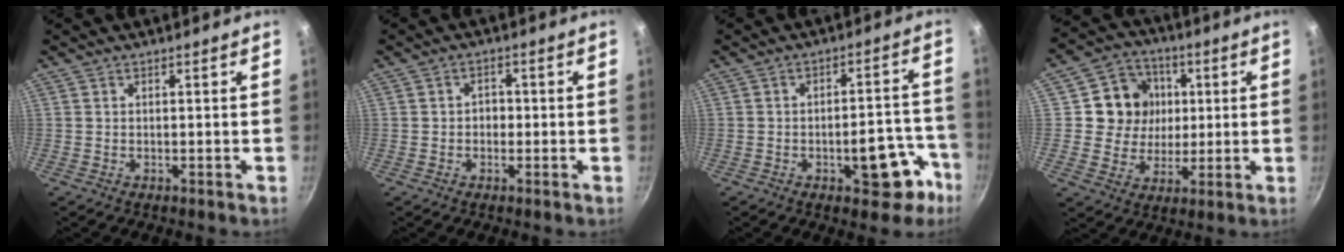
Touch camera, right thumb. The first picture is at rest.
{"total": 2.5, "force": [-0.3, 2.0, 1.4], "torque": [-0.008, 0.008, -0.007]}
{"total": 11.1, "force": [-5.2, 5.4, 8.2], "torque": [-0.052, 0.049, -0.060]}
{"total": 11.8, "force": [2.1, 10.8, 4.1], "torque": [-0.035, 0.003, 0.029]}